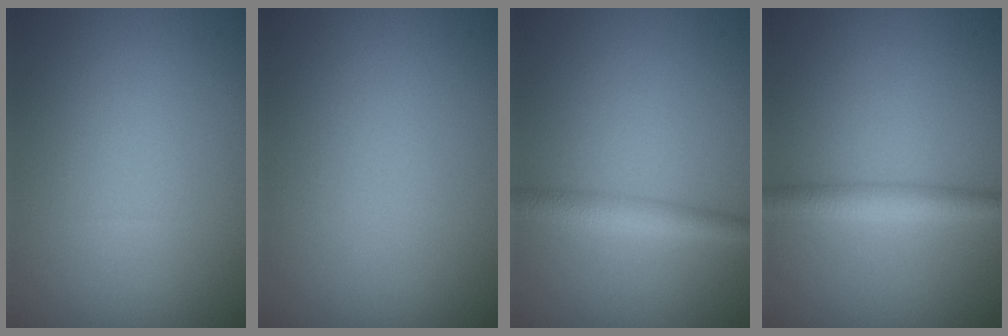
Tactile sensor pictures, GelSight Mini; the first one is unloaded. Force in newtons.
{"total": 0.0}
{"total": 2.3, "press": 2.3, "slide": 0.0}
{"total": 2.6, "press": 2.6, "slide": 0.1}